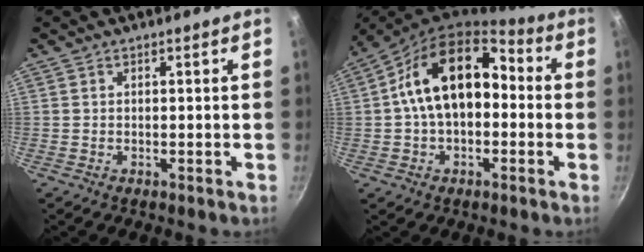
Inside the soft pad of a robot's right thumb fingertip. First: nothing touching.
{"total": 16.7, "force": [0.7, 10.3, 13.1], "torque": [-0.197, 0.047, 0.001]}